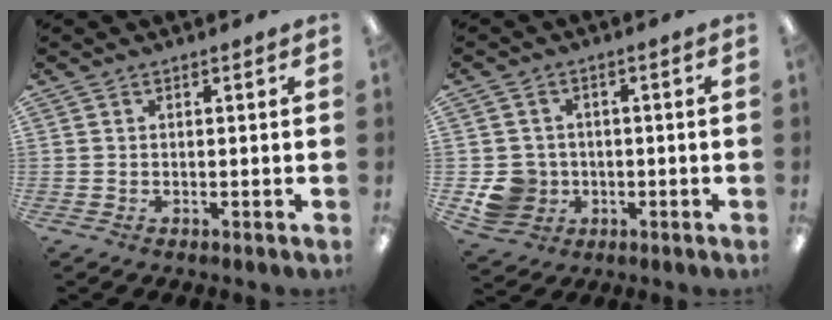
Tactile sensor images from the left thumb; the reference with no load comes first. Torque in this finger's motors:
{"motor_torque": [-0.05, 0.07, -0.02, -0.04, 0.01]}